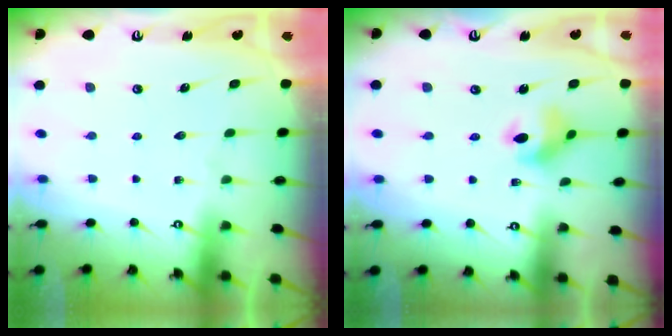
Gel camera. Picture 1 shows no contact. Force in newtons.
{"total": 7.0, "press": 7.0, "slide": 0.4}